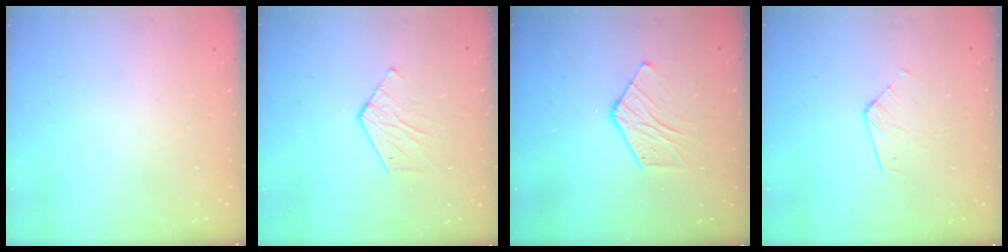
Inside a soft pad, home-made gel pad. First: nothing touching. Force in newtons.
{"total": 5.6, "press": 5.6, "slide": 0.5}
{"total": 7.9, "press": 7.9, "slide": 0.6}
{"total": 3.7, "press": 3.7, "slide": 0.3}